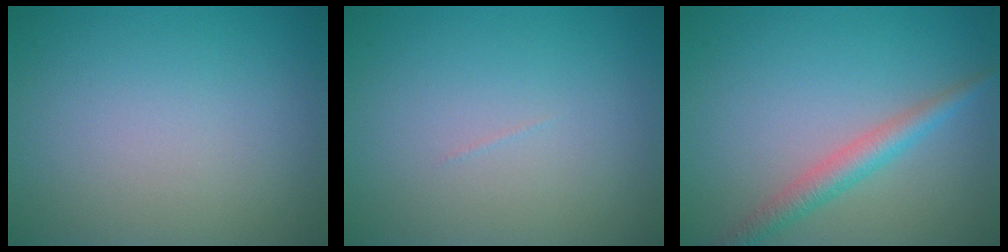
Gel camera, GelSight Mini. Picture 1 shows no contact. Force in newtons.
{"total": 0.0}
{"total": 2.7, "press": 2.7, "slide": 0.0}